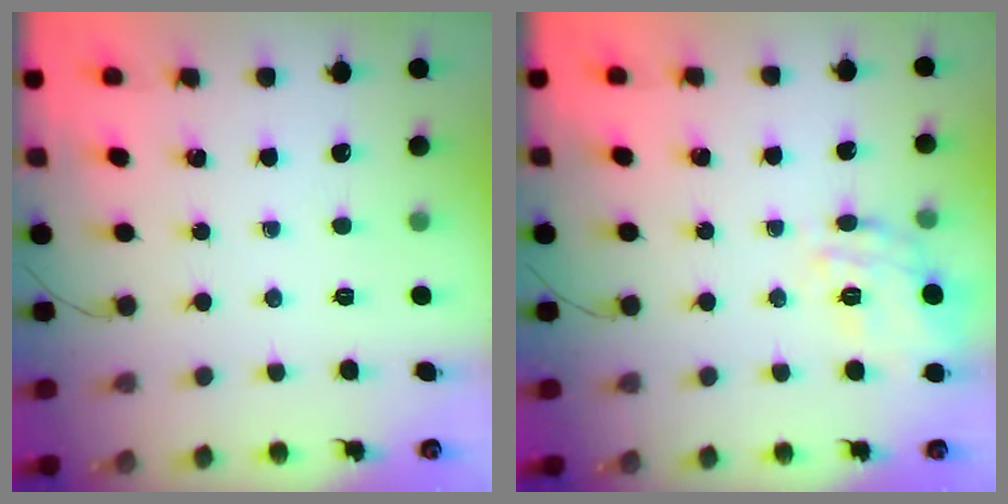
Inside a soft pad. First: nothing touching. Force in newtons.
{"total": 14.4, "press": 14.4, "slide": 0.6}